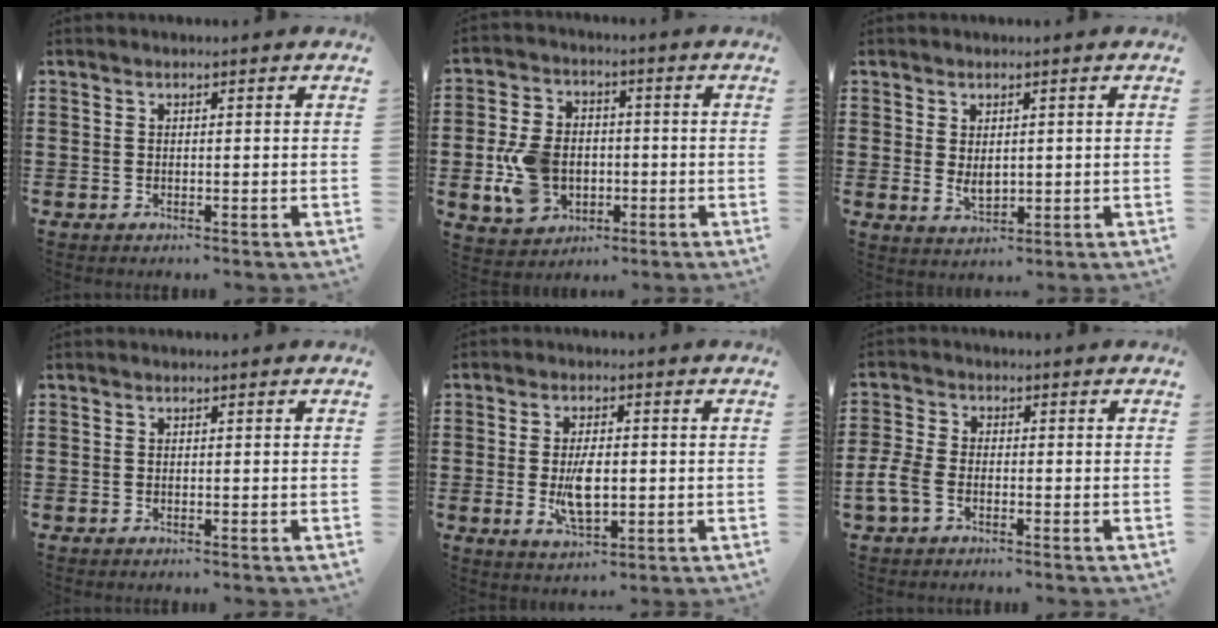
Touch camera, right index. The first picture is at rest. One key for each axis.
{"total": 9.4, "fx": -1.6, "fy": 7.1, "fz": 6.0, "tx": -0.153, "ty": 0.012, "tz": -0.030}
{"total": 2.8, "fx": 0.5, "fy": 1.6, "fz": 2.2, "tx": -0.044, "ty": 0.002, "tz": 0.012}
{"total": 0.0}
{"total": 6.1, "fx": -0.6, "fy": 2.9, "fz": 5.4, "tx": -0.101, "ty": -0.003, "tz": -0.014}
{"total": 4.2, "fx": -2.1, "fy": 2.3, "fz": 2.8, "tx": -0.076, "ty": 0.000, "tz": -0.046}